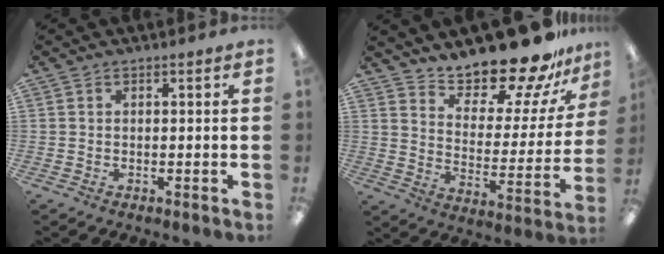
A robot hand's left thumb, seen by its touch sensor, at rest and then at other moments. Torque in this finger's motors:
{"motor_torque": [0.40, 0.41, 0.95, -1.83, -0.01]}